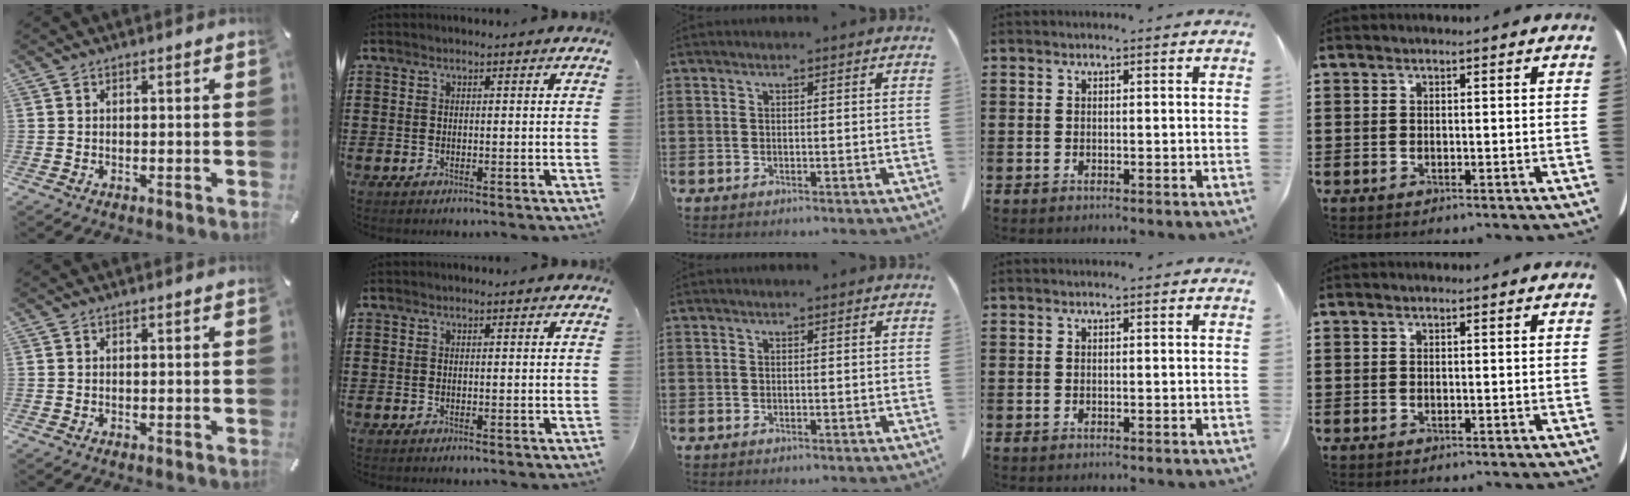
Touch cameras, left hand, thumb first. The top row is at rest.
{}